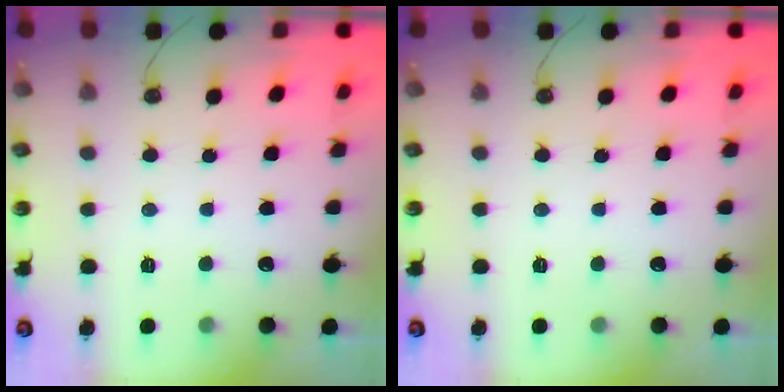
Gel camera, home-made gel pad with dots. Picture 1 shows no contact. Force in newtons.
{"total": 0.0}